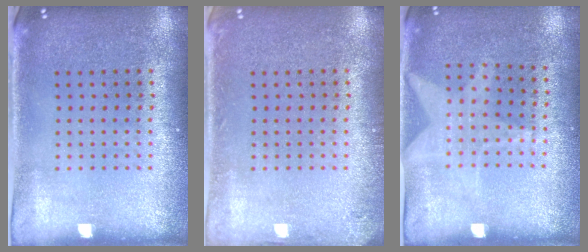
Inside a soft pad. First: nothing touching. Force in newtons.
{"total": 1.1, "press": 1.1, "slide": 0.1}
{"total": 1.1, "press": 1.0, "slide": 0.5}